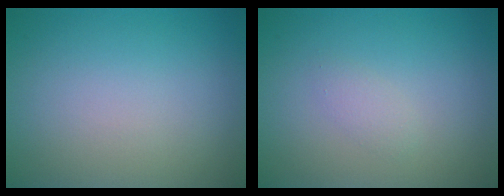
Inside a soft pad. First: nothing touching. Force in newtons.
{"total": 1.0, "press": 1.0, "slide": 0.0}